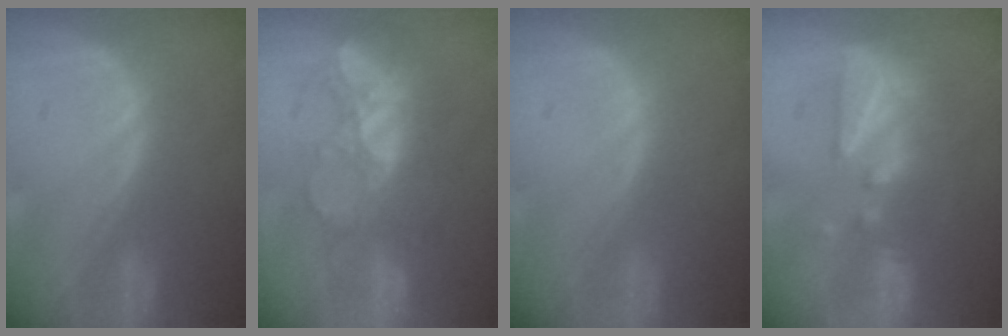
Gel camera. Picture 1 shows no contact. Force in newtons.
{"total": 8.3, "press": 7.7, "slide": 3.1}
{"total": 0.0}
{"total": 8.4, "press": 7.7, "slide": 3.5}